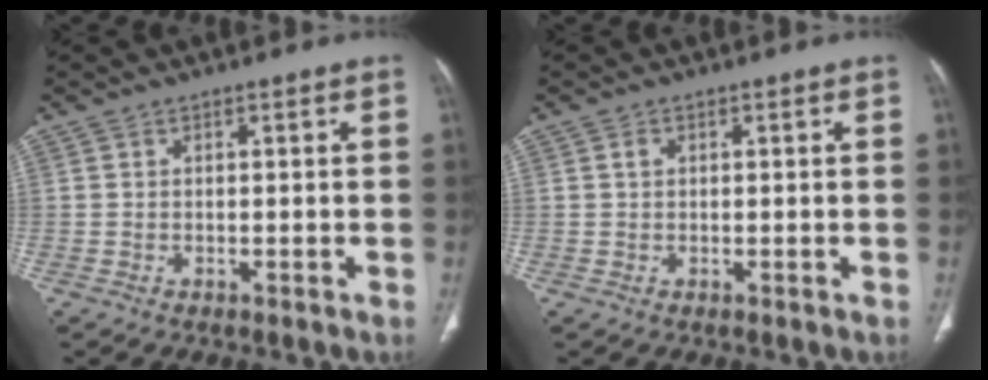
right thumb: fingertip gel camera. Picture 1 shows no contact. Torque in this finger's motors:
{"motor_torque": [-0.17, 0.23, 0.28, -0.16, -0.02]}